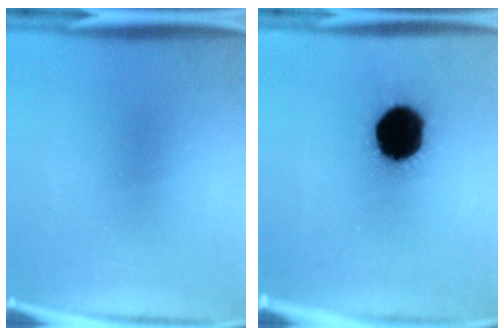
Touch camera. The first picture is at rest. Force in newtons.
{"total": 19.9}